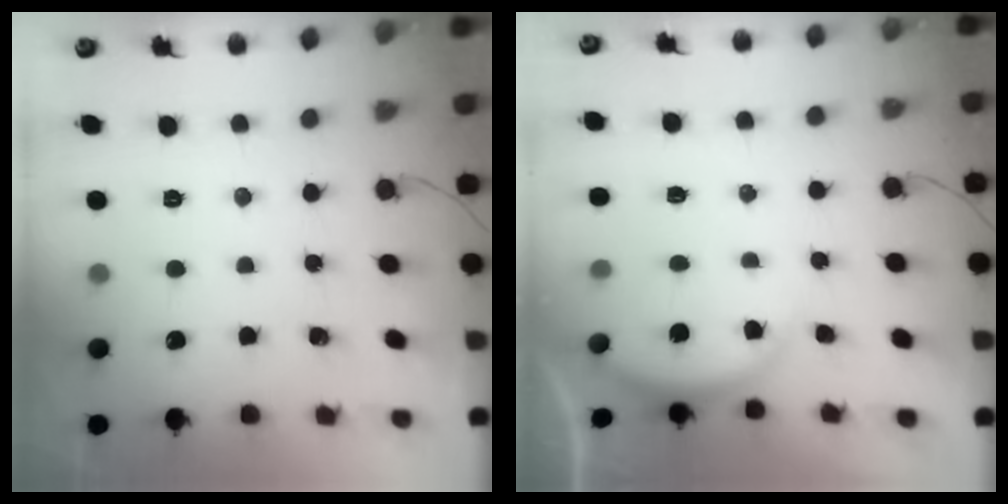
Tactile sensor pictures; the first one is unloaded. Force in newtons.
{"total": 3.3, "press": 3.3, "slide": 0.6}